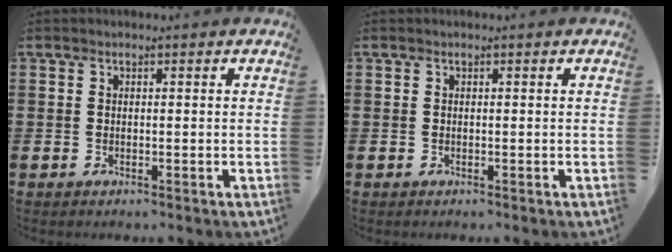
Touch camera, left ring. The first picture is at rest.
{"total": 0.0}